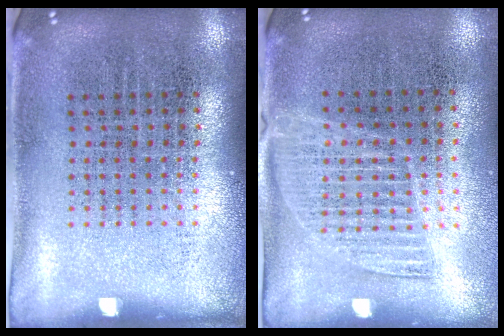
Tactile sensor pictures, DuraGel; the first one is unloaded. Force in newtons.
{"total": 1.3, "press": 1.2, "slide": 0.7}